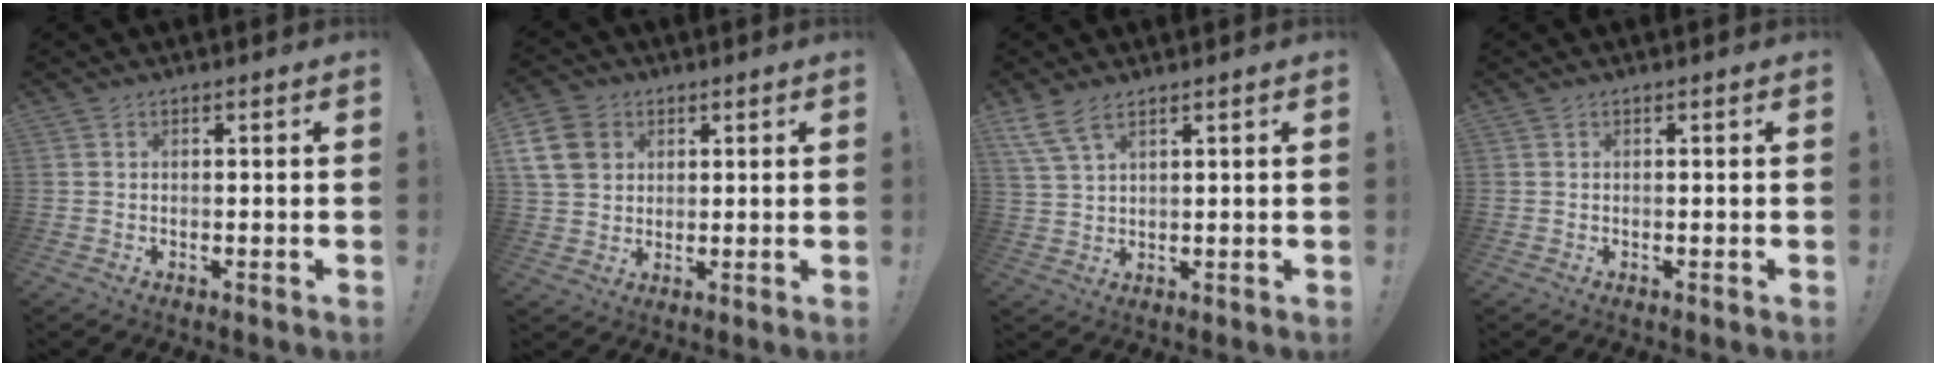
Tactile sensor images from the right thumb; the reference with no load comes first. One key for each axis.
{"total": 11.6, "fx": 3.9, "fy": 9.4, "fz": 5.5, "tx": -0.106, "ty": -0.014, "tz": 0.080}
{"total": 6.6, "fx": 4.8, "fy": 2.3, "fz": 4.0, "tx": -0.077, "ty": -0.015, "tz": 0.092}
{"total": 0.0}